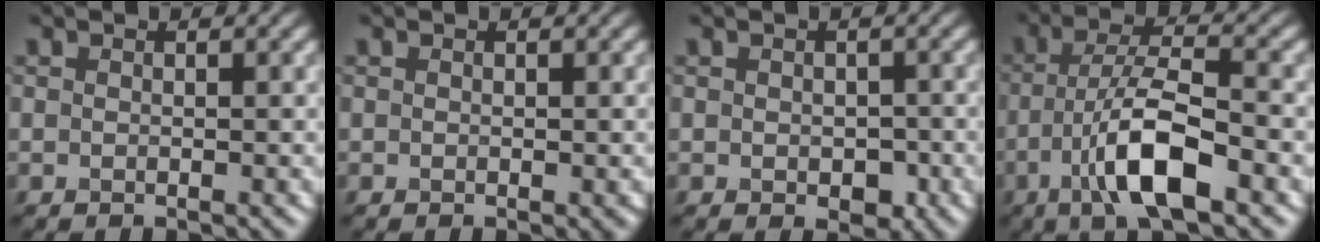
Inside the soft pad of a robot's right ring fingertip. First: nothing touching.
{"total": 0.0}
{"total": 1.7, "force": [-0.3, 1.3, 1.1], "torque": [-0.014, -0.008, -0.003]}
{"total": 7.3, "force": [-2.7, 2.0, 6.5], "torque": [-0.118, 0.007, -0.053]}